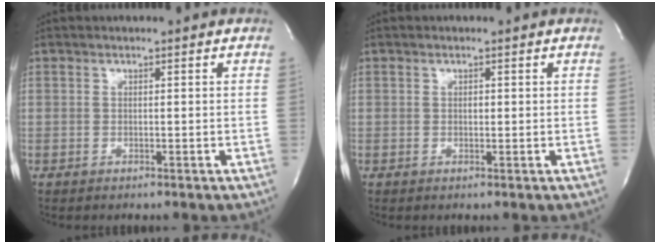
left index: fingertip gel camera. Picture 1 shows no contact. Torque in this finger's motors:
{"motor_torque": [0.06, -0.02, 0.00, 0.00]}